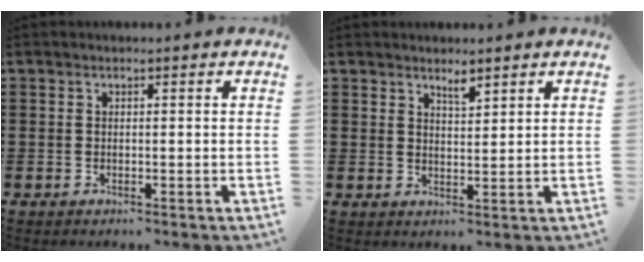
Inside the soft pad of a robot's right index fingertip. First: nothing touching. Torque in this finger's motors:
{"motor_torque": [0.18, 0.02, 0.01, 0.01]}